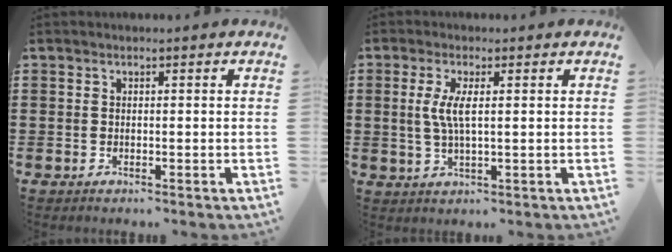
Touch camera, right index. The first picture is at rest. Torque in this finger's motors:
{"motor_torque": [0.71, 0.04, 0.39, 0.15]}